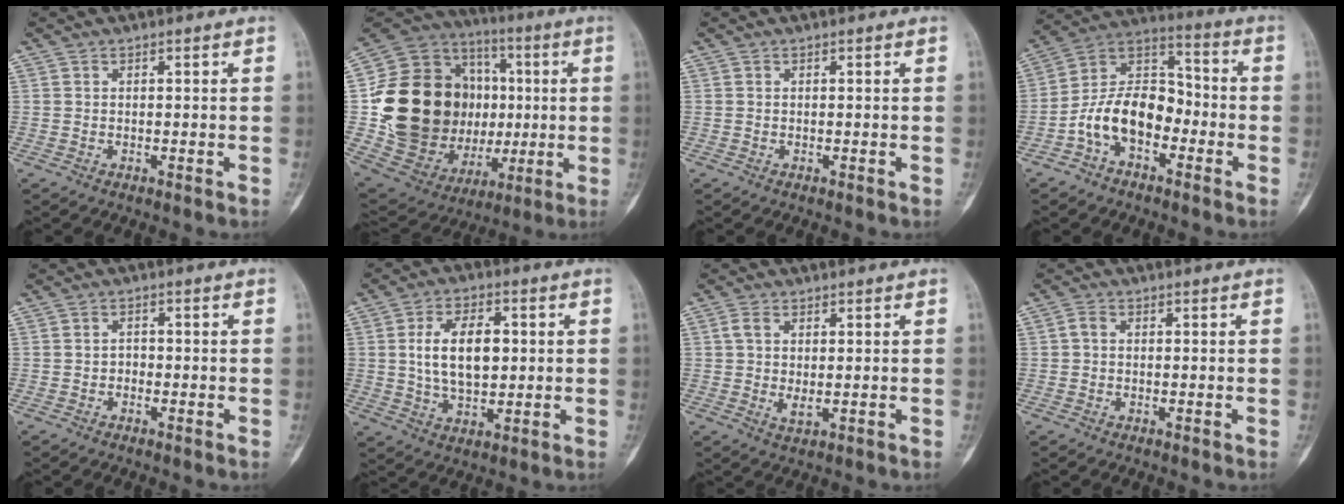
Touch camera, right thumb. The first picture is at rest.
{"total": 31.8, "force": [0.4, 23.0, 21.8], "torque": [-0.366, 0.027, 0.028]}
{"total": 0.0}
{"total": 13.1, "force": [-4.7, 8.4, 8.9], "torque": [-0.141, 0.064, -0.095]}
{"total": 1.3, "force": [-0.5, 1.1, 0.5], "torque": [0.001, 0.005, -0.014]}
{"total": 11.3, "force": [1.5, 6.4, 9.2], "torque": [-0.150, 0.001, 0.030]}
{"total": 3.9, "force": [0.7, 2.1, 3.2], "torque": [-0.066, -0.004, 0.015]}
{"total": 1.4, "force": [0.1, 1.1, 0.8], "torque": [-0.014, 0.004, -0.002]}